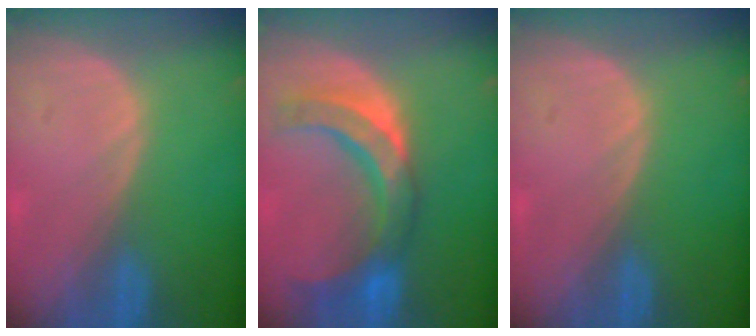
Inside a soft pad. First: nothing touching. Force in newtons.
{"total": 9.8, "press": 9.4, "slide": 2.9}
{"total": 0.0}